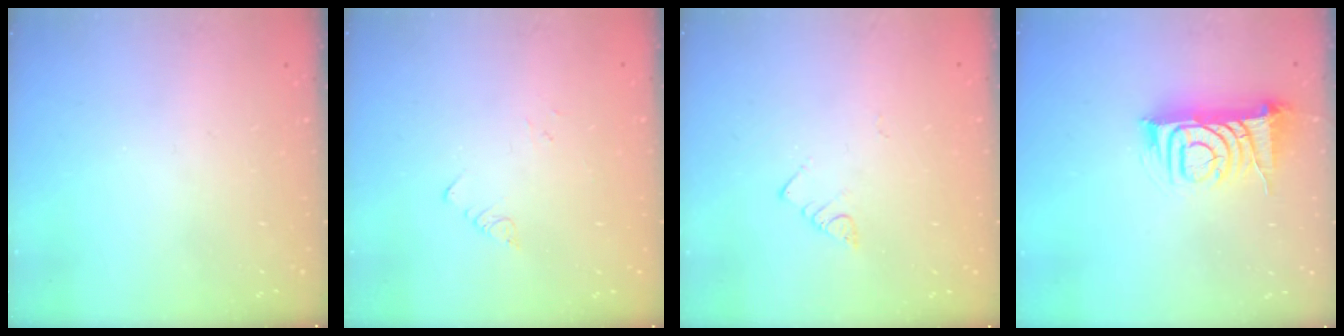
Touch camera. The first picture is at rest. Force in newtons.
{"total": 1.5, "press": 1.4, "slide": 0.1}
{"total": 2.7, "press": 2.7, "slide": 0.4}
{"total": 10.2, "press": 10.1, "slide": 1.4}